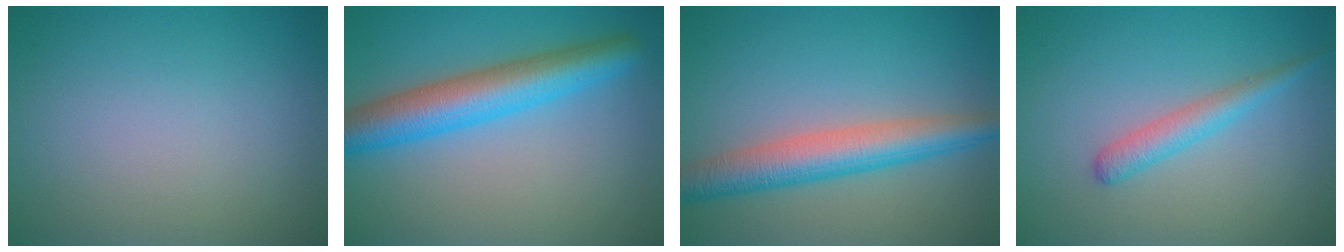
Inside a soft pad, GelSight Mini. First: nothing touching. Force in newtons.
{"total": 6.5, "press": 6.5, "slide": 0.3}
{"total": 5.6, "press": 5.6, "slide": 0.1}
{"total": 2.3, "press": 2.3, "slide": 0.1}